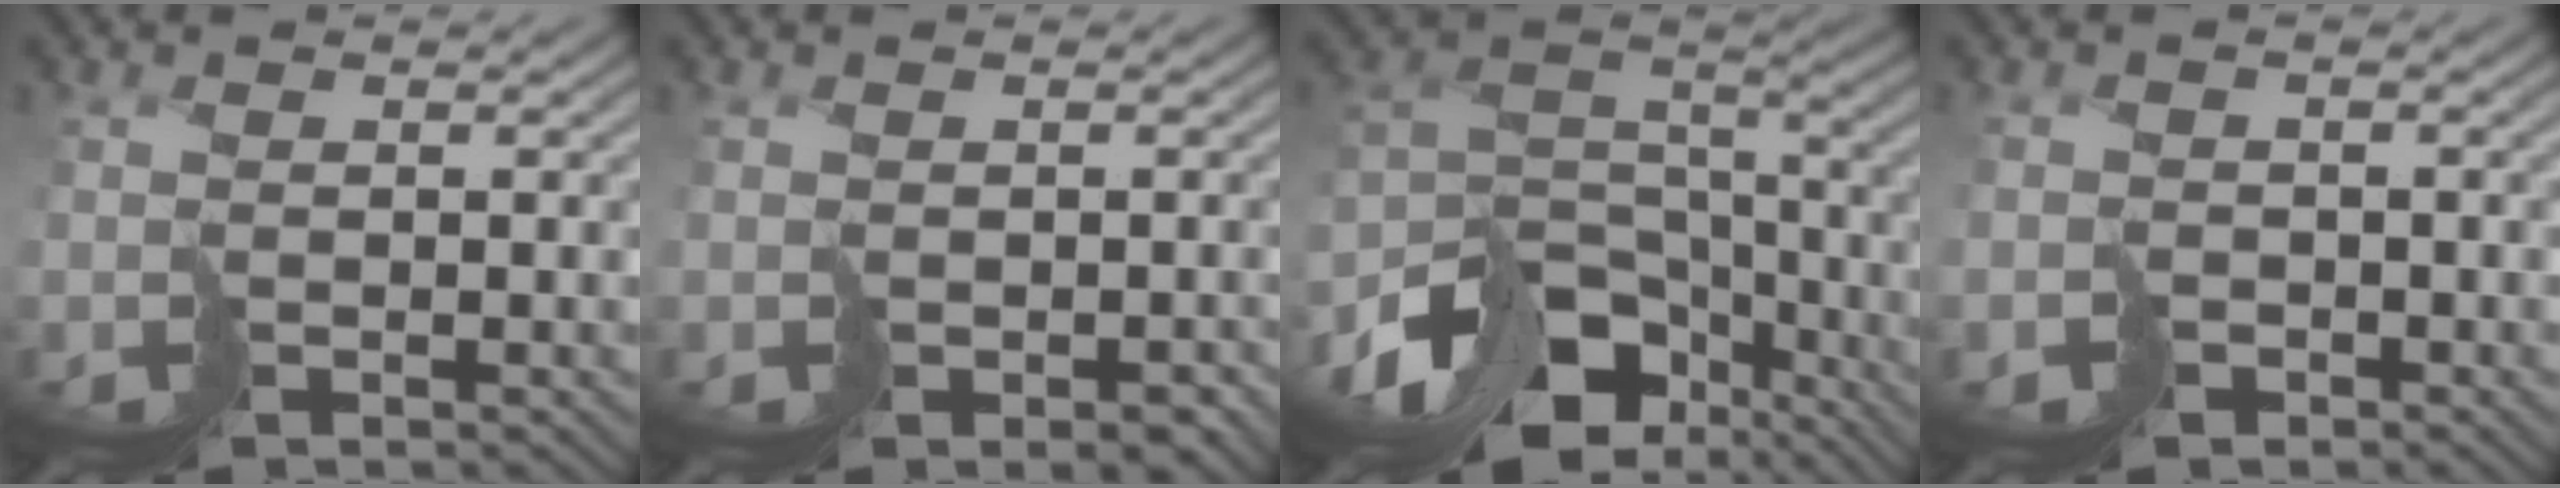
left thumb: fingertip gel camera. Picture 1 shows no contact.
{"total": 2.6, "force": [-1.1, 1.8, 1.5], "torque": [-0.015, -0.008, -0.009]}
{"total": 14.3, "force": [-9.2, 8.2, 7.4], "torque": [-0.173, -0.029, -0.135]}
{"total": 1.8, "force": [-1.2, 1.4, -0.2], "torque": [0.021, -0.002, -0.025]}